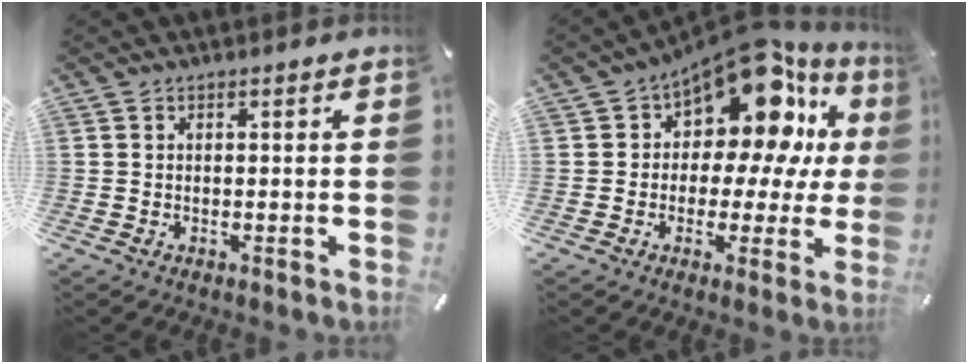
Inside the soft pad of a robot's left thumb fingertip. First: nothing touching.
{"total": 15.3, "force": [9.1, 7.9, 9.5], "torque": [-0.152, -0.076, 0.159]}